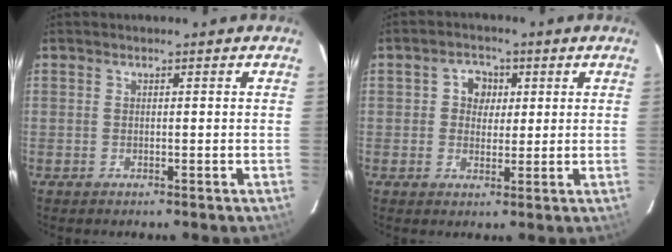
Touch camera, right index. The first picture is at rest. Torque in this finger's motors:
{"motor_torque": [0.56, 0.20, 0.08, 0.02]}